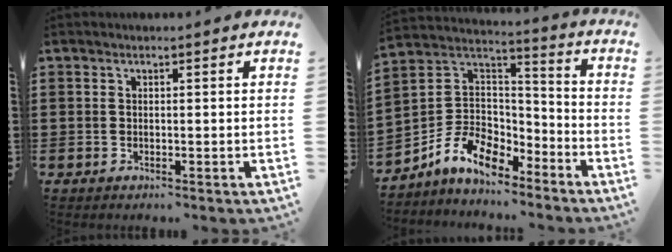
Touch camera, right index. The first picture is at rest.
{"total": 9.4, "force": [-6.0, 6.0, 4.0], "torque": [-0.111, 0.010, -0.117]}